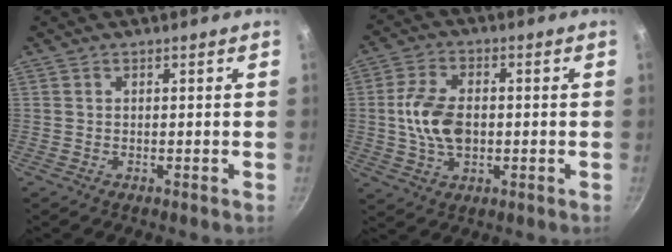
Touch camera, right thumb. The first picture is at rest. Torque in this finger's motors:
{"motor_torque": [-0.46, 0.45, 0.58, 0.50, 0.01]}